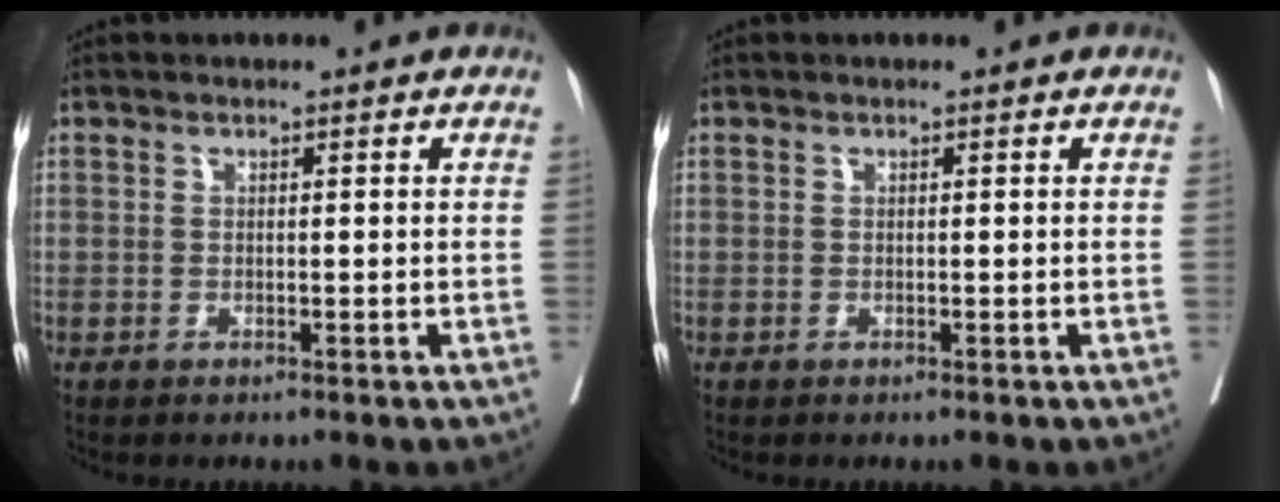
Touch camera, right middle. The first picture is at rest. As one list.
[{"total": 0.0}]